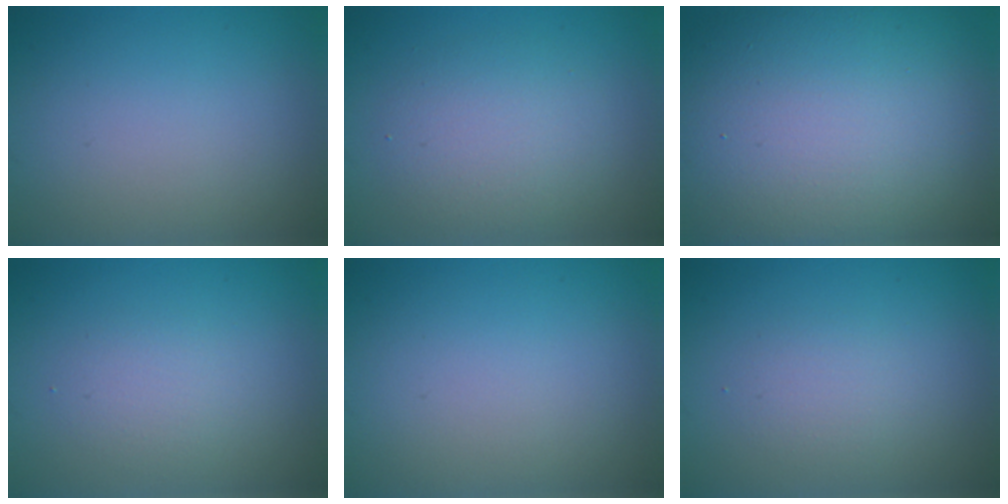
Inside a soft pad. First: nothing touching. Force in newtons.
{"total": 3.8, "press": 3.8, "slide": 0.2}
{"total": 17.1, "press": 17.0, "slide": 1.1}
{"total": 1.9, "press": 1.9, "slide": 0.2}
{"total": 0.0}
{"total": 1.7, "press": 1.6, "slide": 0.1}